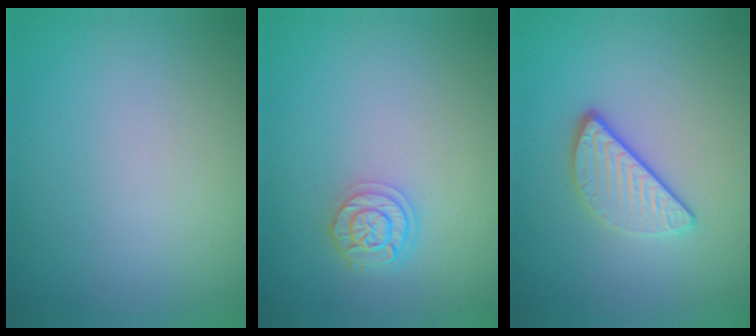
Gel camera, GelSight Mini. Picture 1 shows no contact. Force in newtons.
{"total": 2.5, "press": 2.1, "slide": 1.3}
{"total": 2.9, "press": 2.4, "slide": 1.6}